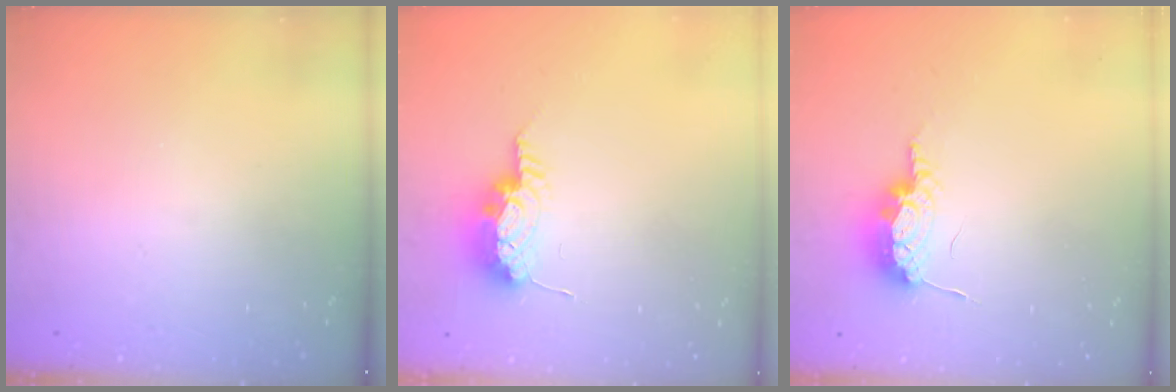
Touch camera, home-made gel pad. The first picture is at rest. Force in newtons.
{"total": 15.7, "press": 10.9, "slide": 11.3}
{"total": 8.6, "press": 8.1, "slide": 2.7}